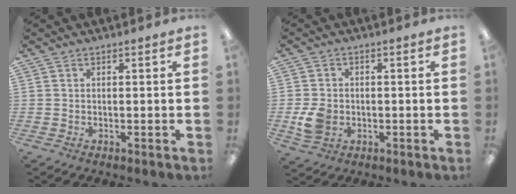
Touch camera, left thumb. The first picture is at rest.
{"total": 5.8, "force": [-1.3, 4.7, 3.1], "torque": [-0.055, -0.003, -0.027]}